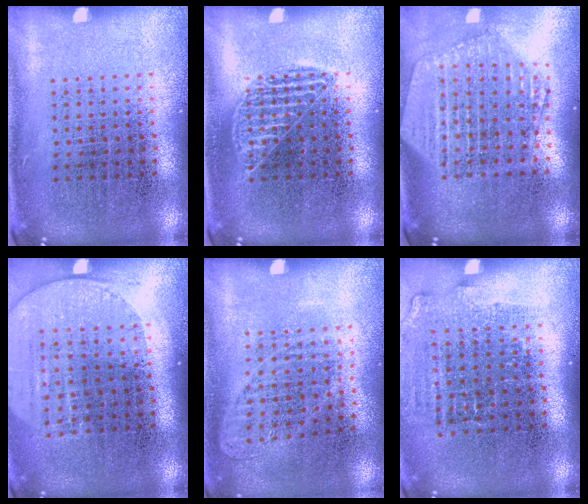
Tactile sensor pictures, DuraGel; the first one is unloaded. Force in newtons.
{"total": 1.2, "press": 1.2, "slide": 0.2}
{"total": 2.3, "press": 2.0, "slide": 1.1}
{"total": 1.6, "press": 1.4, "slide": 0.6}
{"total": 1.0, "press": 0.9, "slide": 0.4}
{"total": 1.3, "press": 1.1, "slide": 0.6}